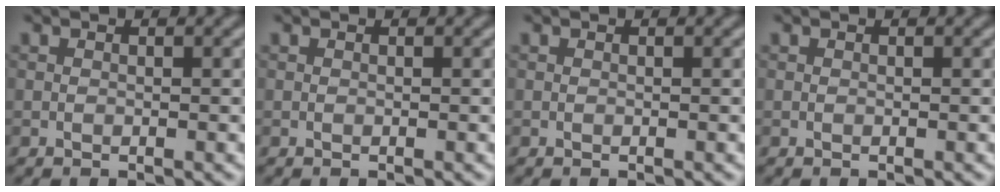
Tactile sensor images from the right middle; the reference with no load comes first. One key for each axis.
{"total": 0.0}
{"total": 0.0}
{"total": 0.0}